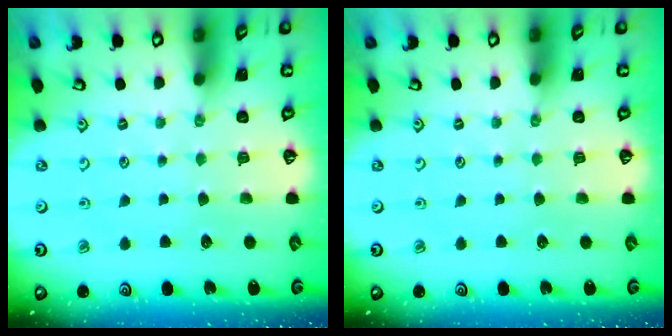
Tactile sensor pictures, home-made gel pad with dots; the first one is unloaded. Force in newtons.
{"total": 0.0}